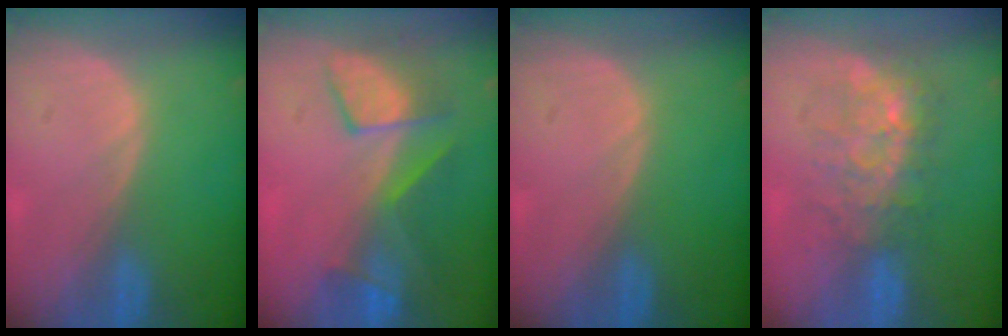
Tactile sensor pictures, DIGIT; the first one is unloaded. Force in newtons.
{"total": 8.0, "press": 7.5, "slide": 2.5}
{"total": 0.0}
{"total": 7.6, "press": 7.0, "slide": 3.0}